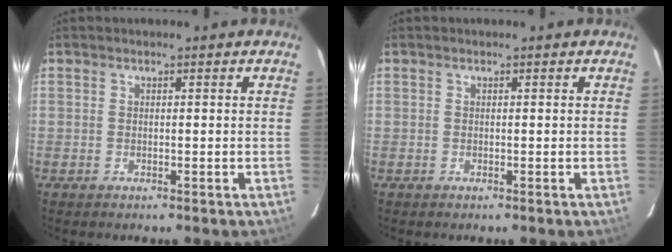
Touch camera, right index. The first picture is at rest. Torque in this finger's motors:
{"motor_torque": [0.00, 0.00, 0.00, 0.00]}